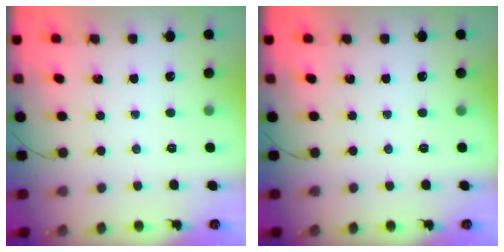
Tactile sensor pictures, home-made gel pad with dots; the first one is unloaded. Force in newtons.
{"total": 0.0}